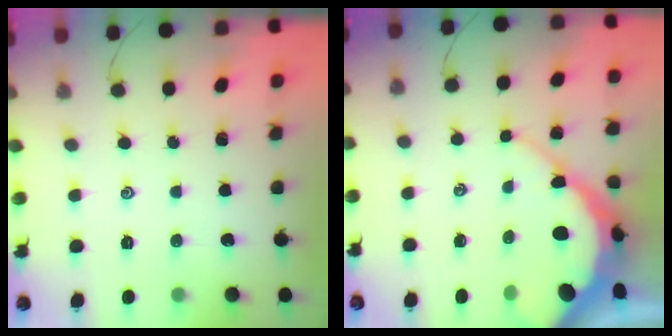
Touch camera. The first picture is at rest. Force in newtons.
{"total": 11.4, "press": 11.3, "slide": 0.9}